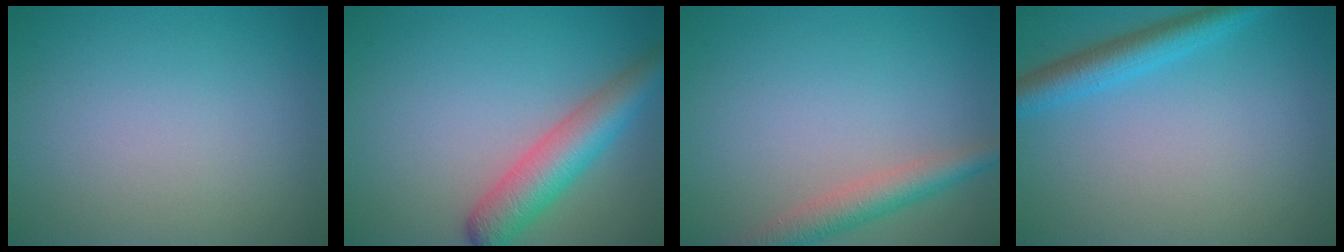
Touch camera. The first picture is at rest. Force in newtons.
{"total": 5.4, "press": 5.4, "slide": 0.2}
{"total": 3.5, "press": 3.5, "slide": 0.1}
{"total": 3.5, "press": 3.5, "slide": 0.2}